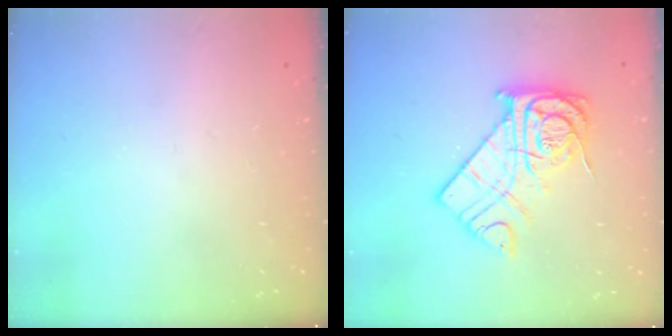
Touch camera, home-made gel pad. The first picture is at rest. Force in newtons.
{"total": 18.9, "press": 18.8, "slide": 1.8}